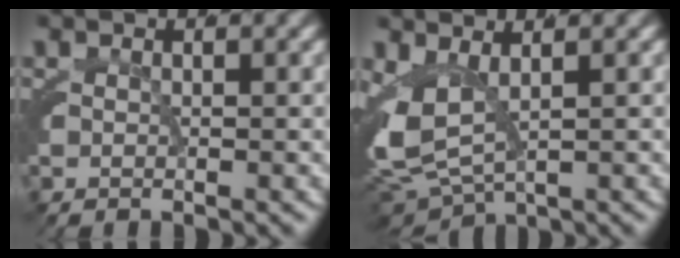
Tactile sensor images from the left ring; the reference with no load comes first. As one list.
[{"total": 6.9, "force": [-0.3, 5.2, 4.5], "torque": [-0.125, -0.030, 0.007]}]